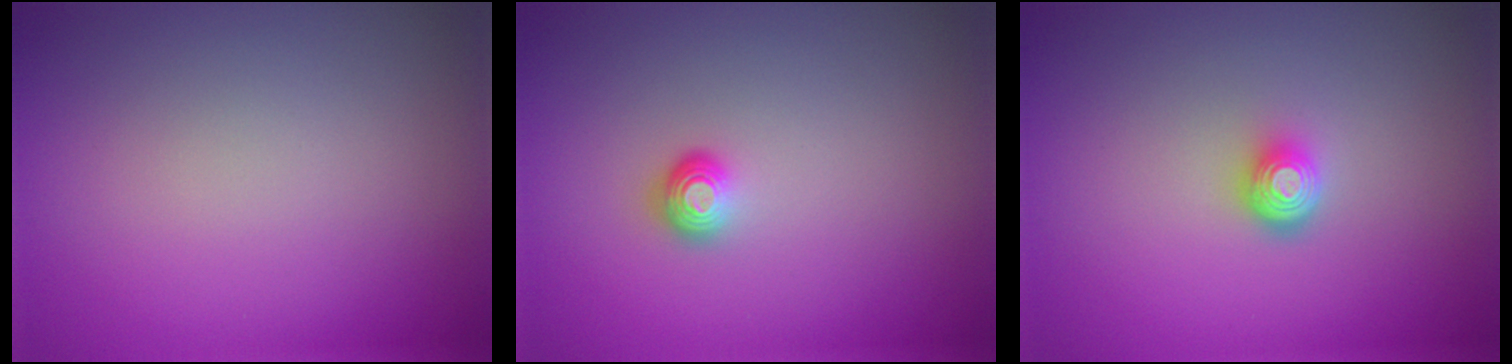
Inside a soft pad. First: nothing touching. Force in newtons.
{"total": 1.2, "press": 0.9, "slide": 0.7}
{"total": 2.2, "press": 1.4, "slide": 1.6}